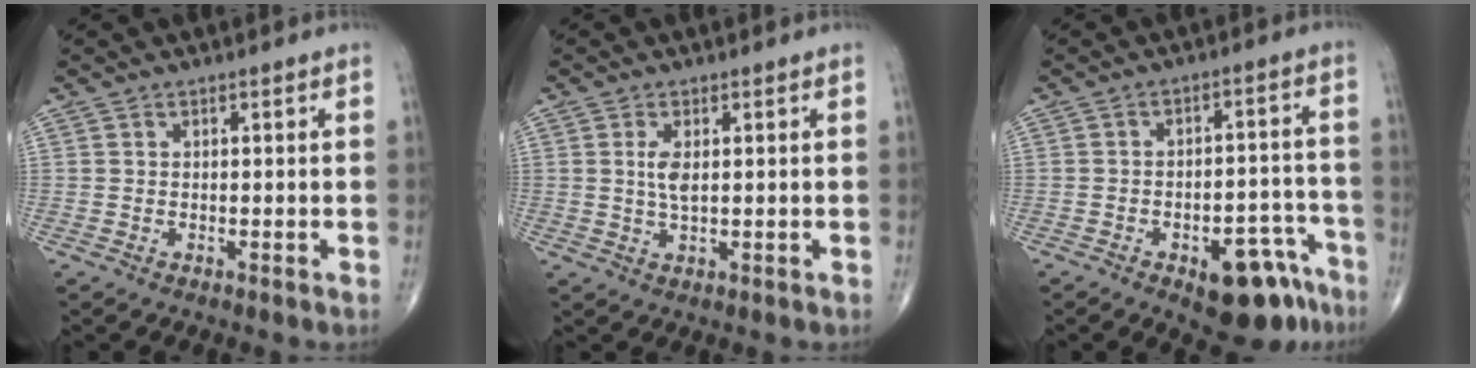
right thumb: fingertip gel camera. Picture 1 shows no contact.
{"total": 3.2, "force": [0.7, 1.3, 2.9], "torque": [-0.059, -0.003, 0.016]}
{"total": 12.8, "force": [-7.7, 5.7, 8.5], "torque": [-0.076, 0.060, -0.098]}